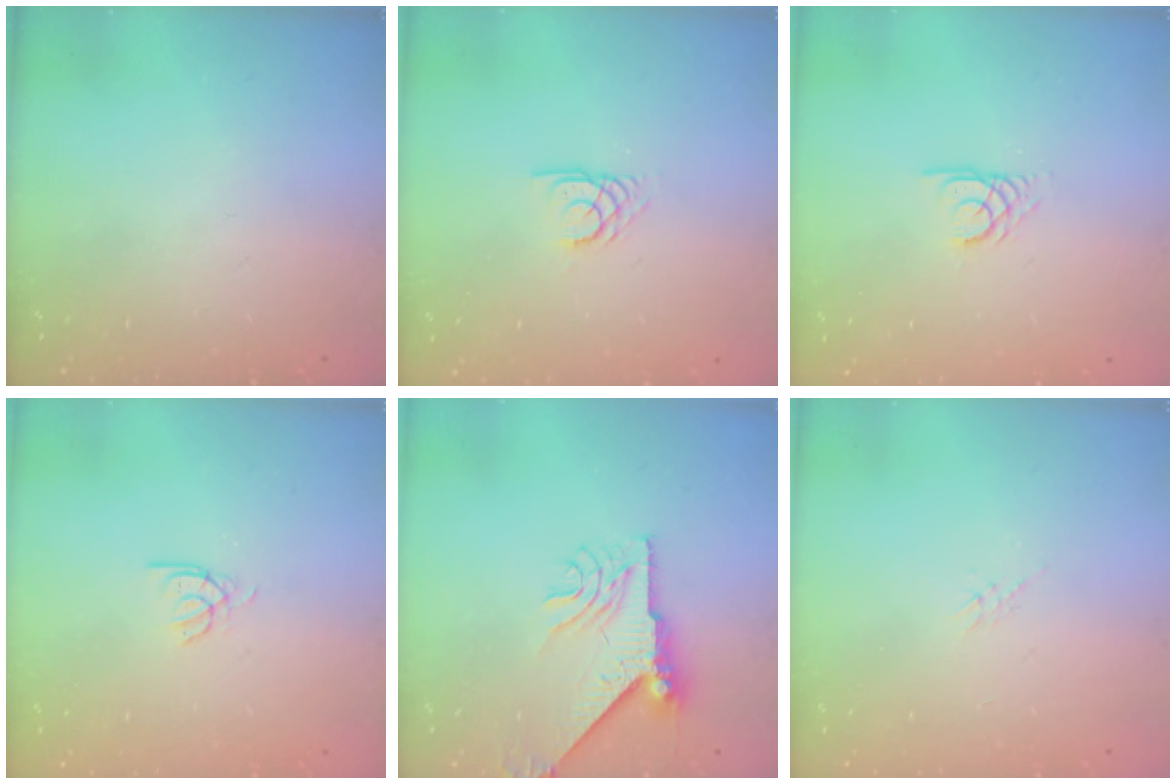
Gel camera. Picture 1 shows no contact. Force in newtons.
{"total": 2.7, "press": 2.7, "slide": 0.1}
{"total": 2.2, "press": 2.2, "slide": 0.3}
{"total": 2.5, "press": 2.4, "slide": 0.3}
{"total": 10.3, "press": 10.2, "slide": 1.3}
{"total": 1.7, "press": 1.6, "slide": 0.4}